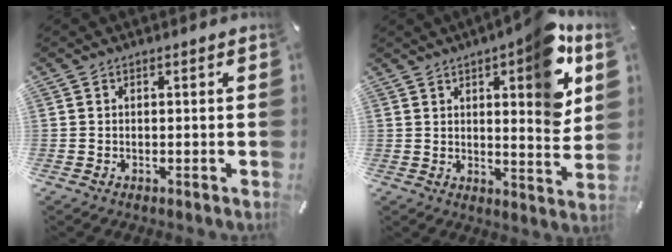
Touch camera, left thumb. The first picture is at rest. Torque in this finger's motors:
{"motor_torque": [2.29, 2.72, 1.89, -0.89, 0.46]}